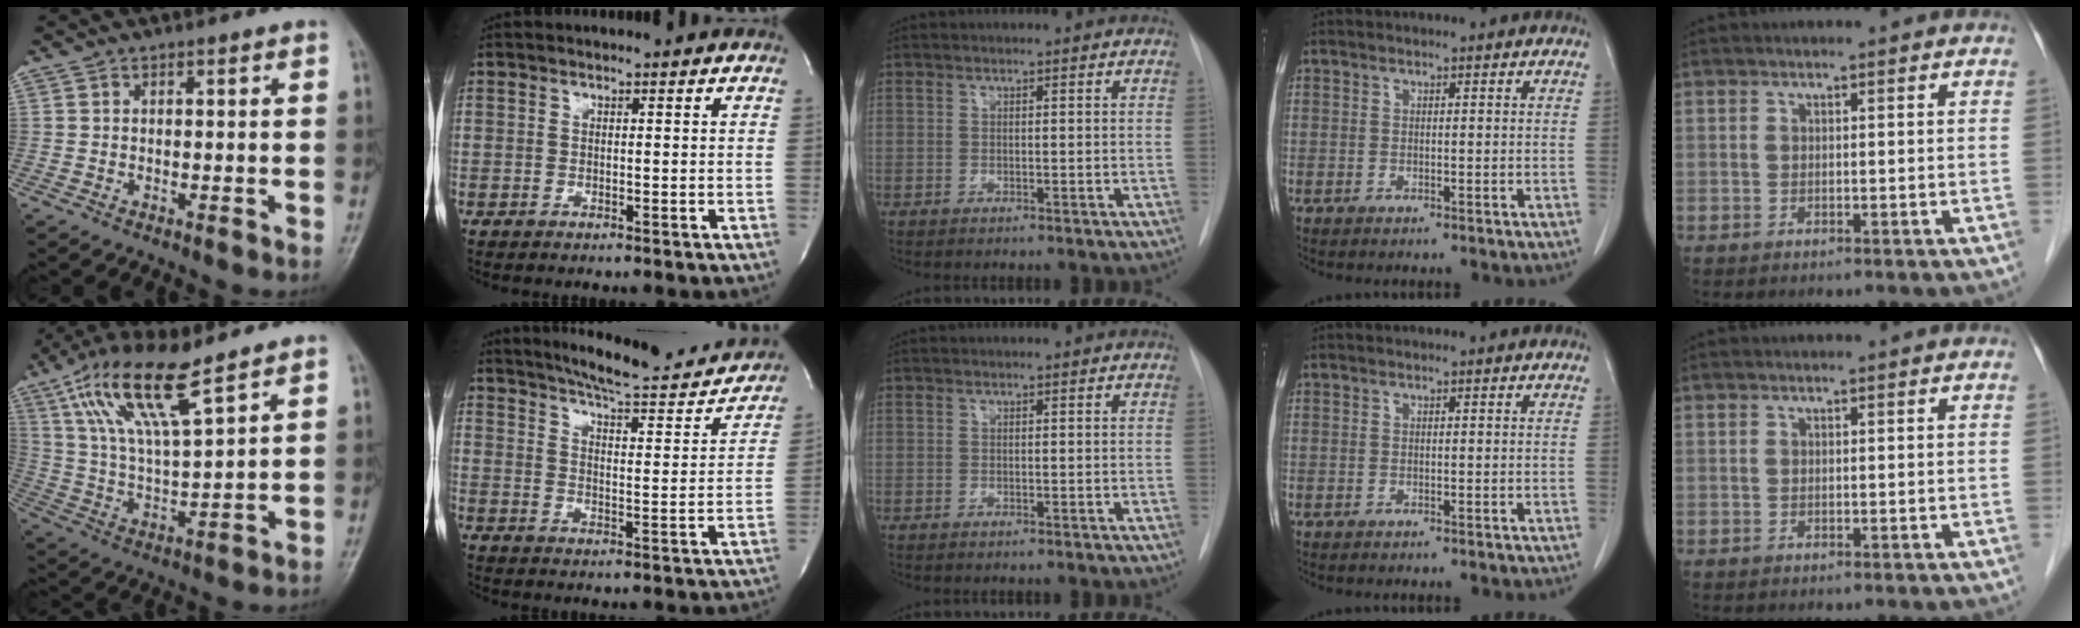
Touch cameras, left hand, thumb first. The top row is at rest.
{"thumb": {"total": 14.6, "force": [8.9, 3.5, 11.1], "torque": [-0.211, -0.028, 0.181]}, "index": {"total": 17.9, "force": [16.5, 2.3, 6.3], "torque": [-0.091, -0.027, 0.216]}}